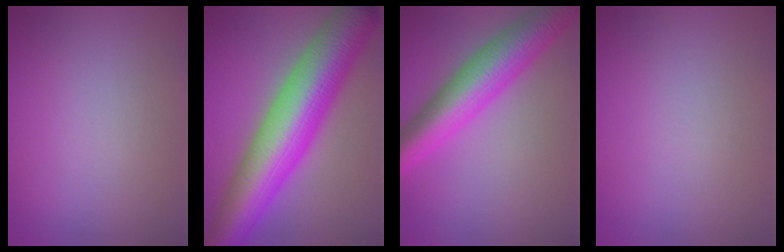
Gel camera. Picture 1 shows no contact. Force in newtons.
{"total": 12.3, "press": 12.3, "slide": 0.3}
{"total": 8.2, "press": 8.2, "slide": 0.3}
{"total": 0.0}